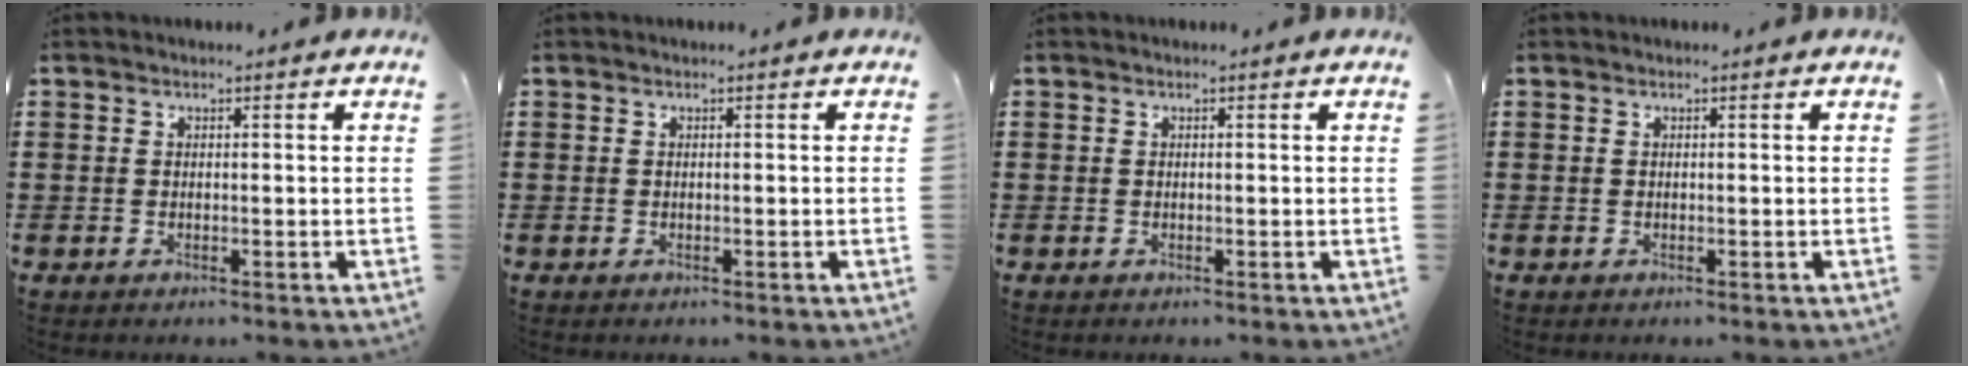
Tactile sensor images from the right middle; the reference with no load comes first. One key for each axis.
{"total": 0.0}
{"total": 0.0}
{"total": 0.0}